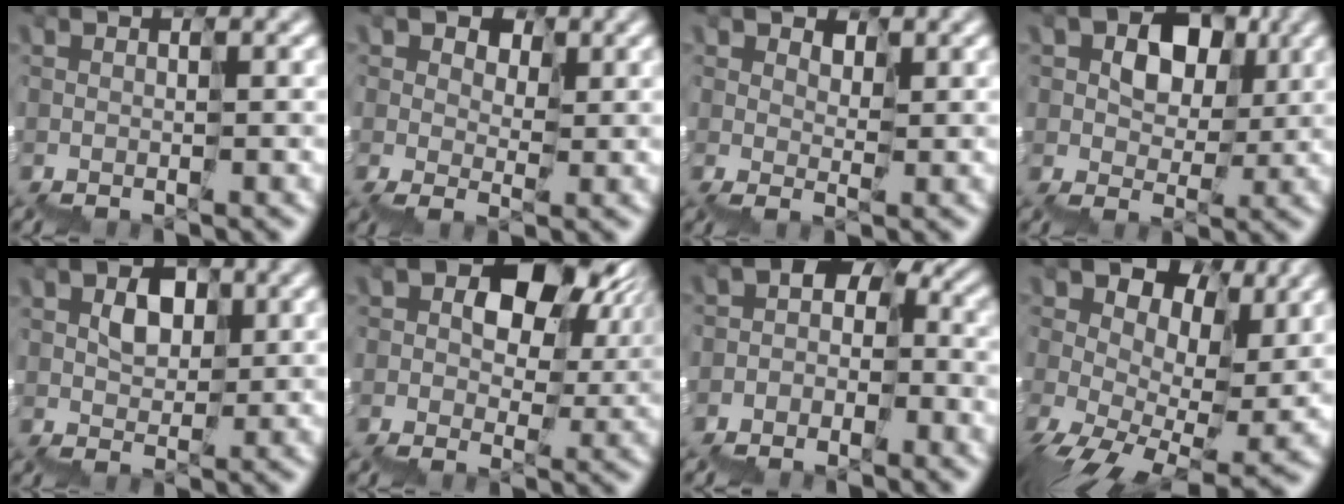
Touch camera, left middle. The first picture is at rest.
{"total": 2.9, "force": [1.5, 2.2, 1.1], "torque": [-0.028, 0.021, 0.019]}
{"total": 1.7, "force": [1.3, 1.1, 0.2], "torque": [-0.012, 0.016, 0.020]}
{"total": 6.3, "force": [1.9, 5.1, 3.3], "torque": [-0.047, 0.021, 0.032]}
{"total": 2.8, "force": [1.4, 2.2, 1.0], "torque": [-0.028, 0.021, 0.026]}
{"total": 10.3, "force": [2.3, 7.2, 7.0], "torque": [-0.126, 0.016, 0.034]}
{"total": 4.7, "force": [-2.5, 3.4, 1.9], "torque": [-0.030, 0.000, -0.041]}
{"total": 12.3, "force": [0.7, 8.6, 8.8], "torque": [-0.165, -0.008, 0.045]}